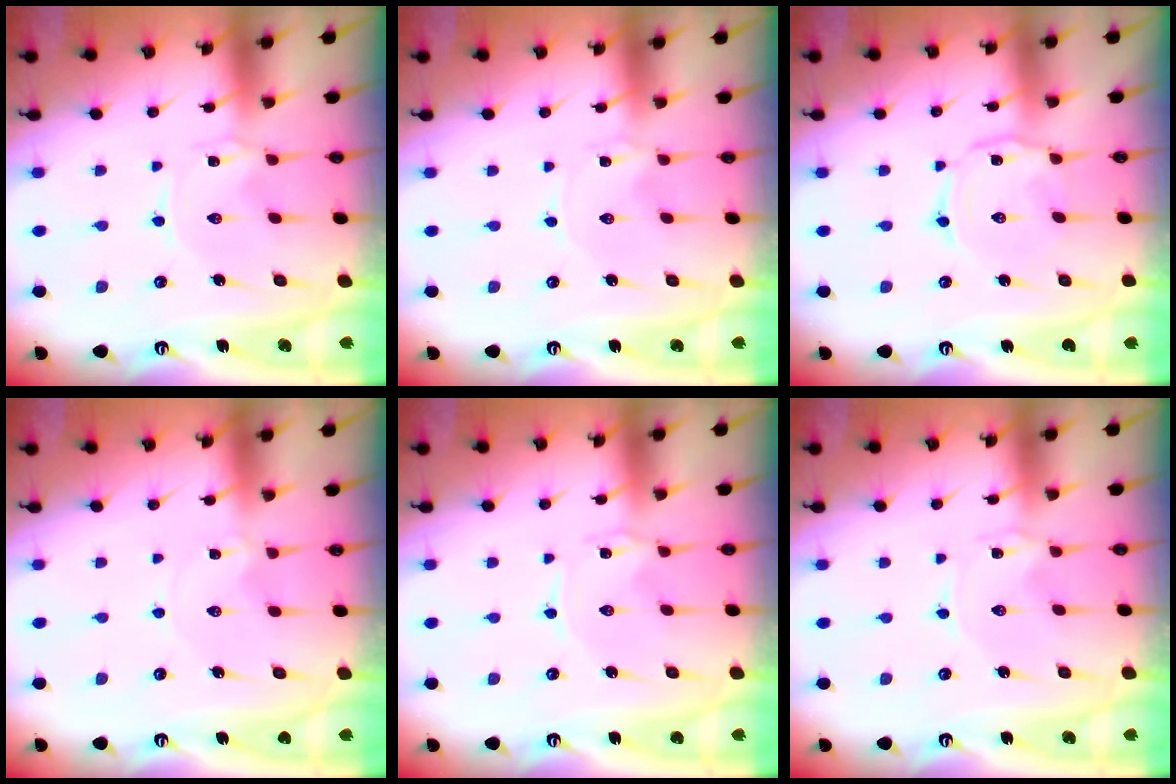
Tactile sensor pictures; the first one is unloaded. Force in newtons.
{"total": 0.0}
{"total": 3.0, "press": 2.9, "slide": 0.4}
{"total": 0.0}
{"total": 0.7, "press": 0.7, "slide": 0.2}
{"total": 0.0}